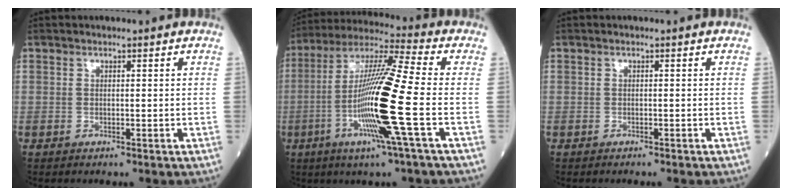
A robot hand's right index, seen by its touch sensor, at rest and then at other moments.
{"total": 16.2, "force": [-3.9, -1.4, 15.6], "torque": [-0.305, -0.013, -0.085]}
{"total": 1.2, "force": [-1.0, 0.0, 0.6], "torque": [-0.011, 0.000, -0.010]}